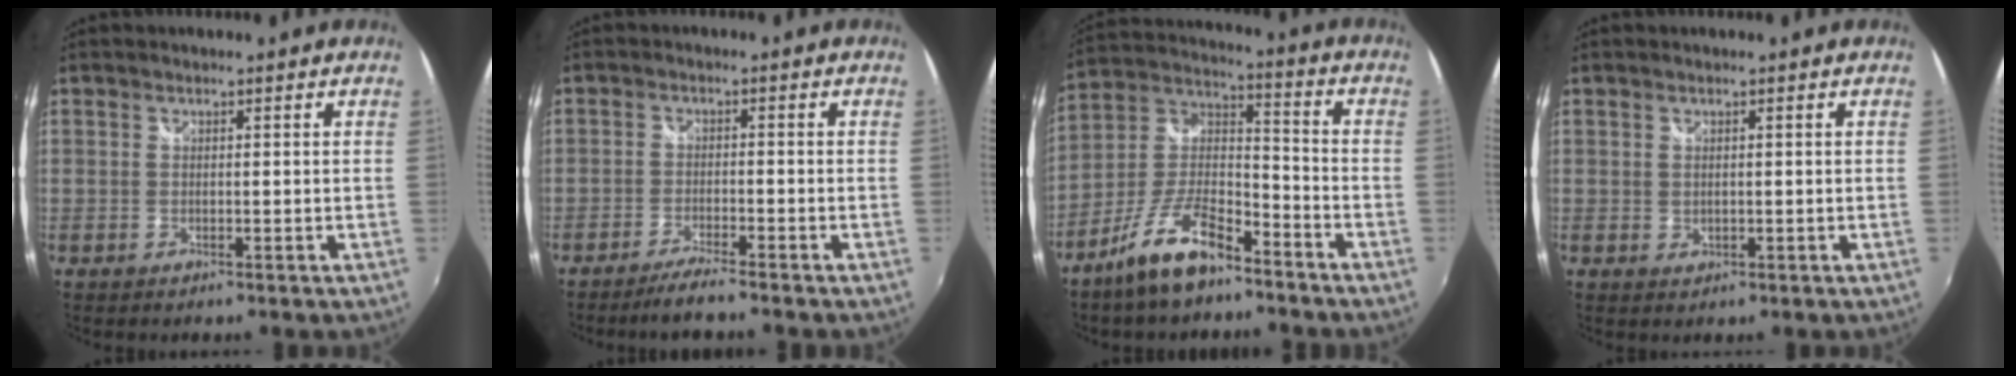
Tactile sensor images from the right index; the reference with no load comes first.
{"total": 4.4, "force": [-3.8, -0.1, 2.1], "torque": [-0.062, -0.007, -0.074]}
{"total": 13.3, "force": [-9.1, 4.5, 8.5], "torque": [-0.183, 0.009, -0.170]}
{"total": 1.1, "force": [0.3, 0.7, 0.8], "torque": [-0.013, -0.001, 0.006]}